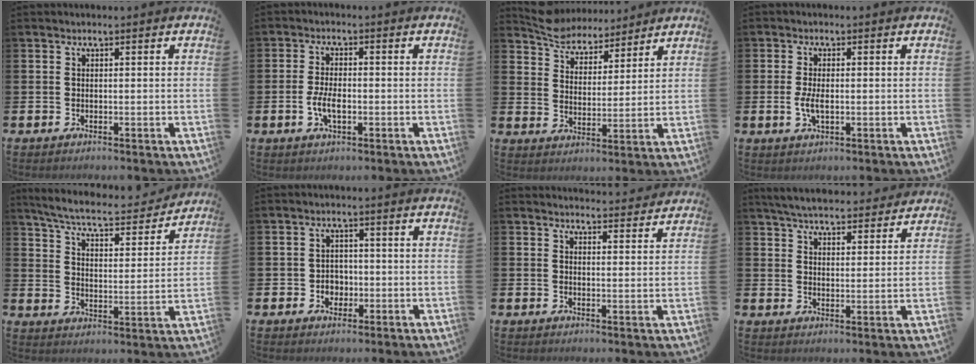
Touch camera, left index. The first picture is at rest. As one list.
[{"total": 3.7, "force": [-0.8, 1.8, 3.2], "torque": [-0.061, 0.001, -0.017]}, {"total": 6.1, "force": [5.9, 1.7, 0.3], "torque": [-0.036, -0.032, 0.106]}, {"total": 3.0, "force": [-0.2, 1.4, 2.7], "torque": [-0.050, 0.002, -0.005]}, {"total": 6.9, "force": [6.3, 0.8, 2.5], "torque": [-0.079, -0.045, 0.104]}, {"total": 2.7, "force": [-0.6, 2.4, 1.1], "torque": [-0.016, 0.002, -0.019]}, {"total": 3.5, "force": [3.5, 0.3, -0.1], "torque": [0.006, -0.027, 0.061]}, {"total": 5.6, "force": [5.5, 0.9, 0.9], "torque": [-0.033, -0.031, 0.097]}]